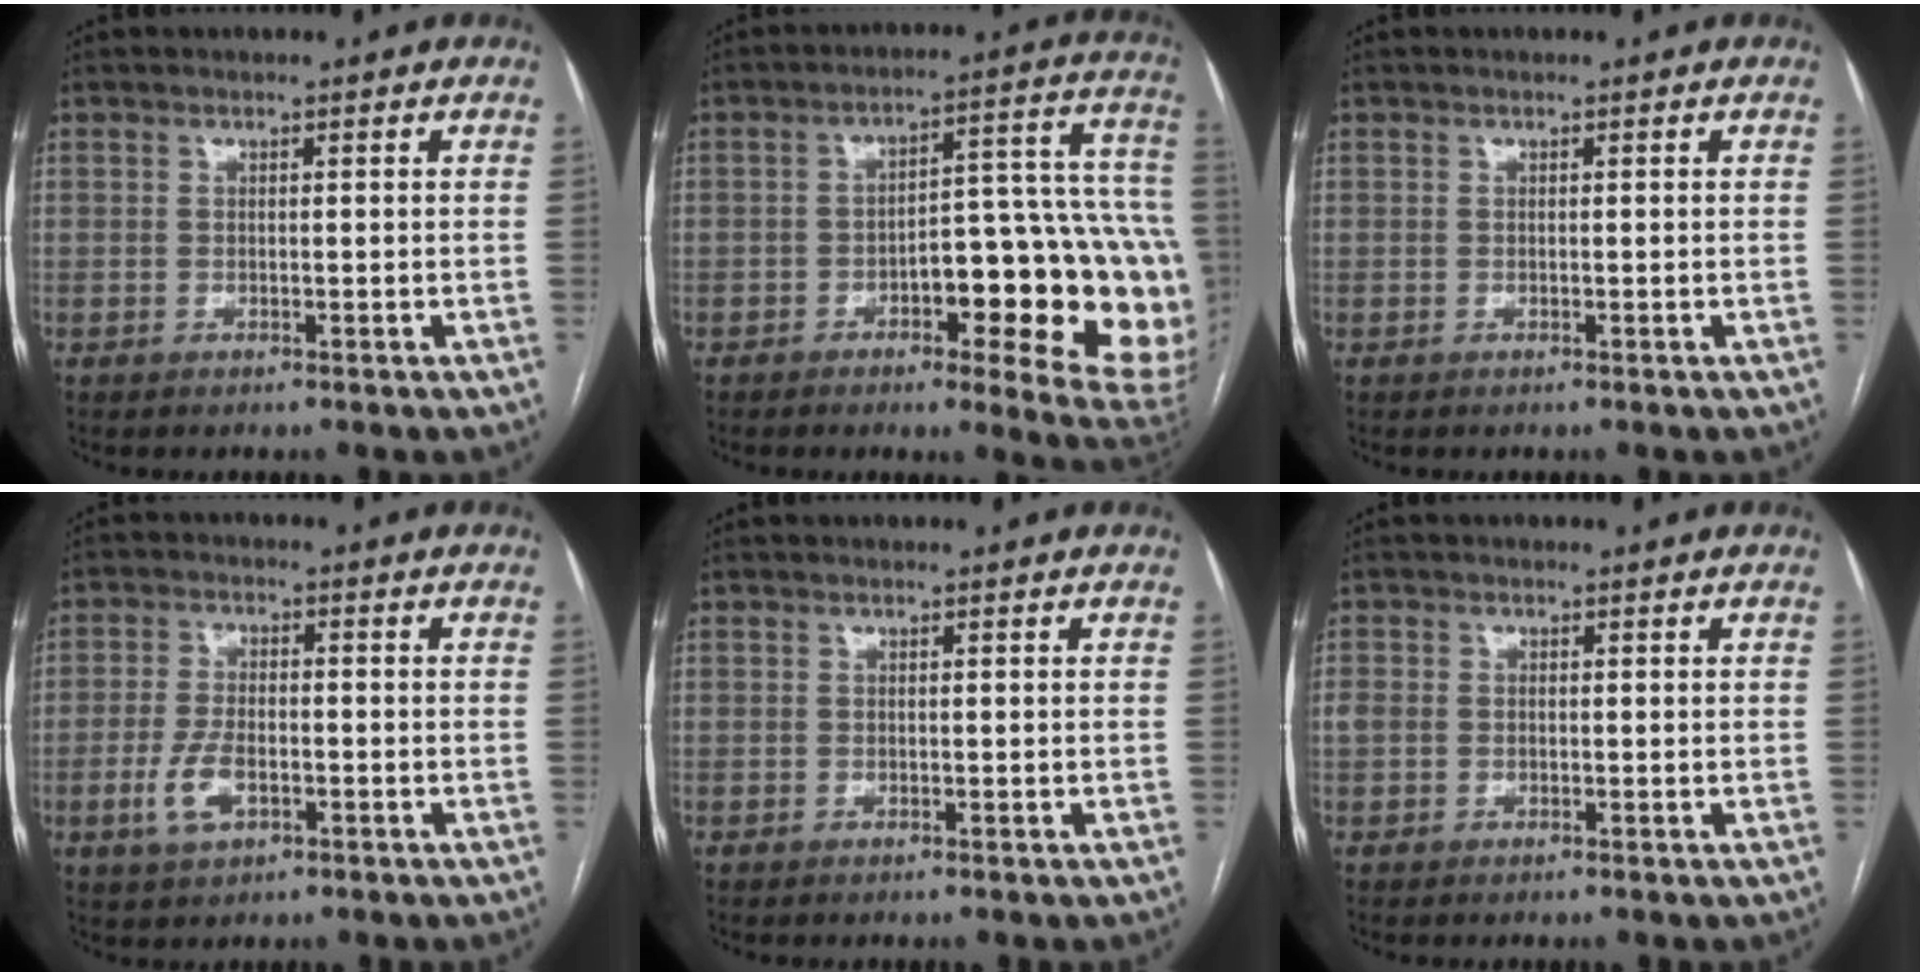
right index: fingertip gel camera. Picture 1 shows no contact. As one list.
[{"total": 22.1, "force": [-5.3, 6.7, 20.3], "torque": [-0.163, 0.039, -0.048]}, {"total": 0.0}, {"total": 5.7, "force": [-2.1, 2.7, 4.6], "torque": [-0.100, -0.001, -0.035]}, {"total": 0.0}, {"total": 1.8, "force": [-0.1, 1.5, 0.9], "torque": [-0.024, 0.013, 0.002]}]